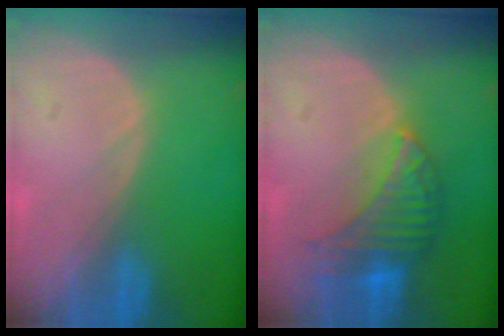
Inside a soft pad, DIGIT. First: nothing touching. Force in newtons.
{"total": 7.7, "press": 7.1, "slide": 3.0}